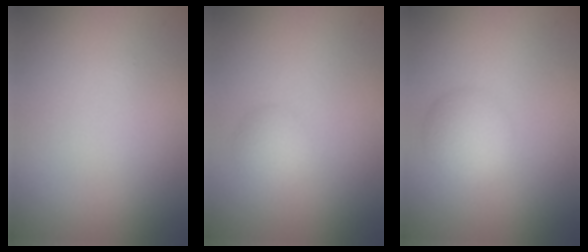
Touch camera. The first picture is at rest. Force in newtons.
{"total": 1.8, "press": 1.8, "slide": 0.0}
{"total": 3.0, "press": 3.0, "slide": 0.0}